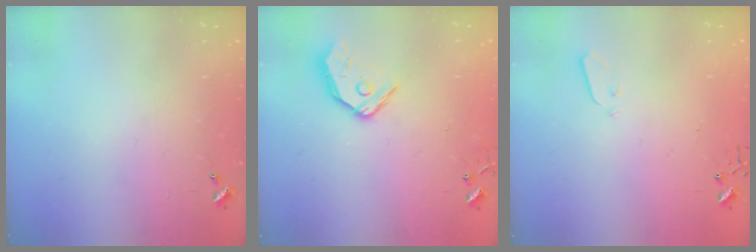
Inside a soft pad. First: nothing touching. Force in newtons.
{"total": 12.4, "press": 12.2, "slide": 2.1}
{"total": 2.9, "press": 2.9, "slide": 0.4}